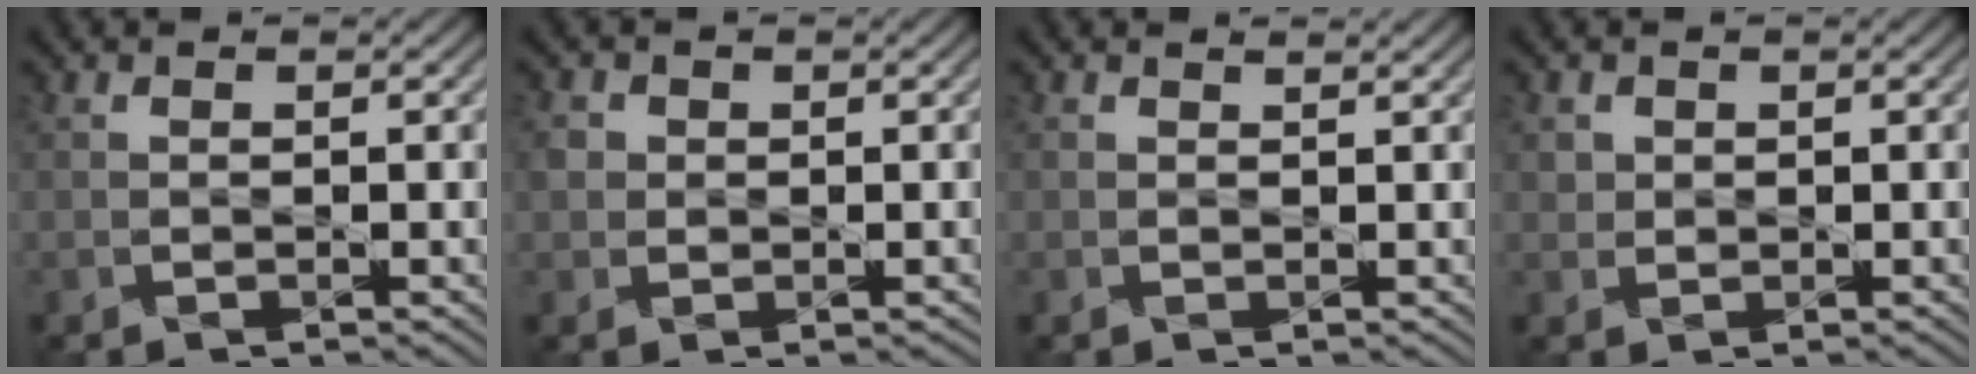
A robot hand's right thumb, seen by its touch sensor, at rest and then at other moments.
{"total": 1.8, "force": [0.7, 1.7, -0.1], "torque": [-0.010, 0.009, 0.014]}
{"total": 1.1, "force": [1.1, -0.2, -0.2], "torque": [0.005, 0.005, 0.020]}
{"total": 1.4, "force": [1.0, 0.9, -0.5], "torque": [0.005, 0.000, 0.021]}